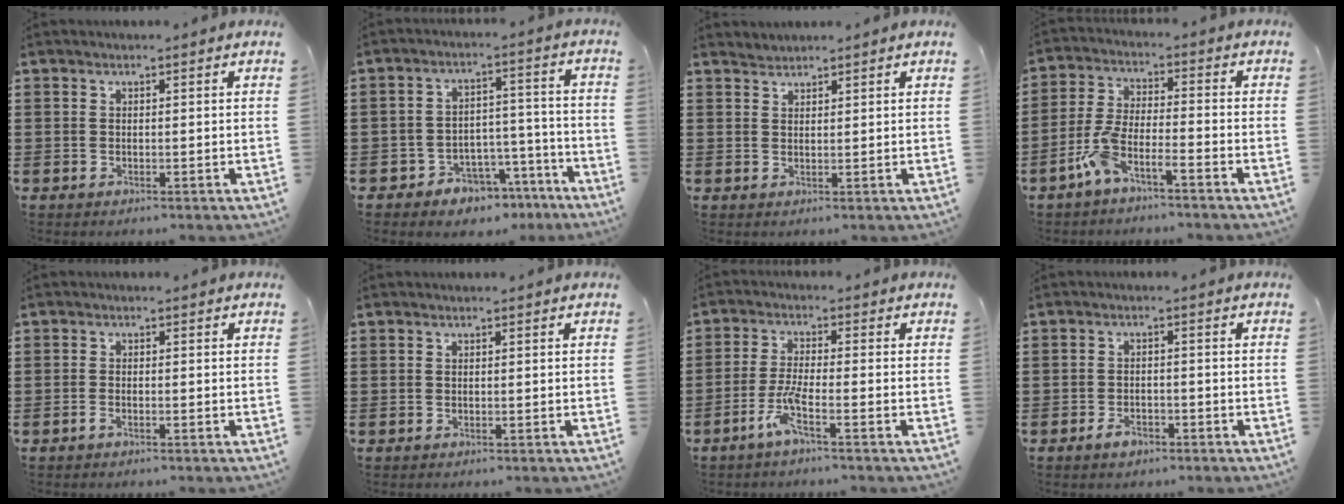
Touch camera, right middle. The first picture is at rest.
{"total": 4.9, "force": [-4.3, 2.4, 0.5], "torque": [-0.015, 0.021, -0.085]}
{"total": 1.2, "force": [1.1, 0.0, -0.4], "torque": [0.003, -0.001, 0.023]}
{"total": 5.7, "force": [-4.3, 0.8, 3.7], "torque": [-0.097, -0.011, -0.088]}
{"total": 1.0, "force": [-0.7, 0.1, 0.6], "torque": [-0.014, -0.004, -0.012]}
{"total": 0.0}
{"total": 4.5, "force": [-2.6, 0.3, 3.7], "torque": [-0.076, -0.003, -0.051]}
{"total": 2.3, "force": [-1.6, 1.1, 1.2], "torque": [-0.021, 0.004, -0.032]}